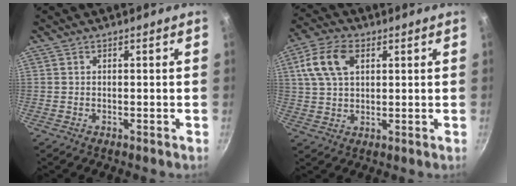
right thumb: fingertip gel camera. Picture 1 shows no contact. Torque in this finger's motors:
{"motor_torque": [-0.15, 0.24, 0.16, -0.16, 0.07]}